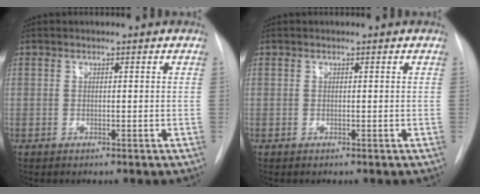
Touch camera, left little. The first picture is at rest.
{"total": 0.0}